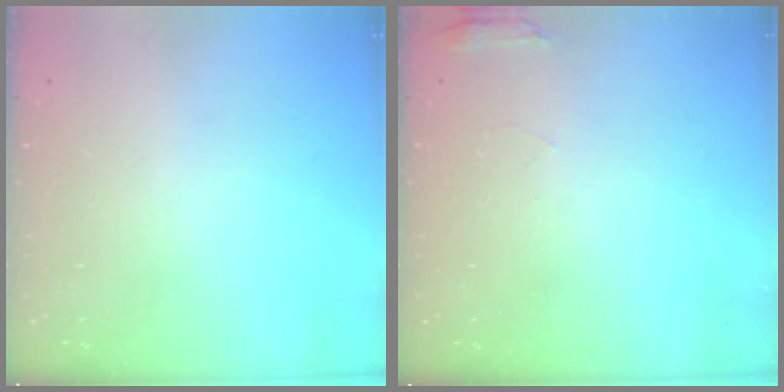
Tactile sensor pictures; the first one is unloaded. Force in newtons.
{"total": 5.2, "press": 5.0, "slide": 1.3}